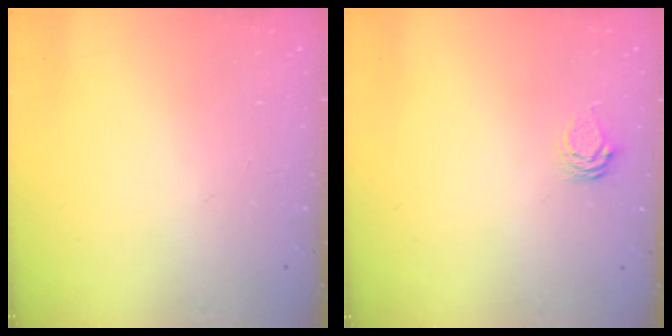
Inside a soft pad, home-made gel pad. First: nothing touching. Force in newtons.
{"total": 3.8, "press": 3.8, "slide": 0.3}